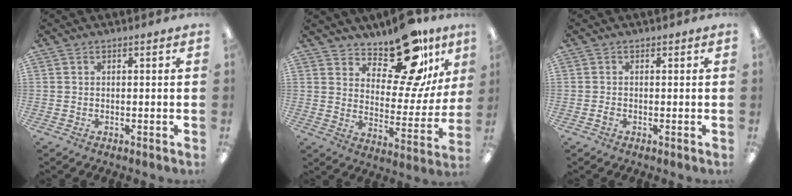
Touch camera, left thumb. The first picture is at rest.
{"total": 17.5, "force": [13.4, 7.0, 8.9], "torque": [-0.125, -0.101, 0.227]}
{"total": 0.9, "force": [-0.4, 0.7, 0.3], "torque": [-0.005, 0.002, -0.008]}